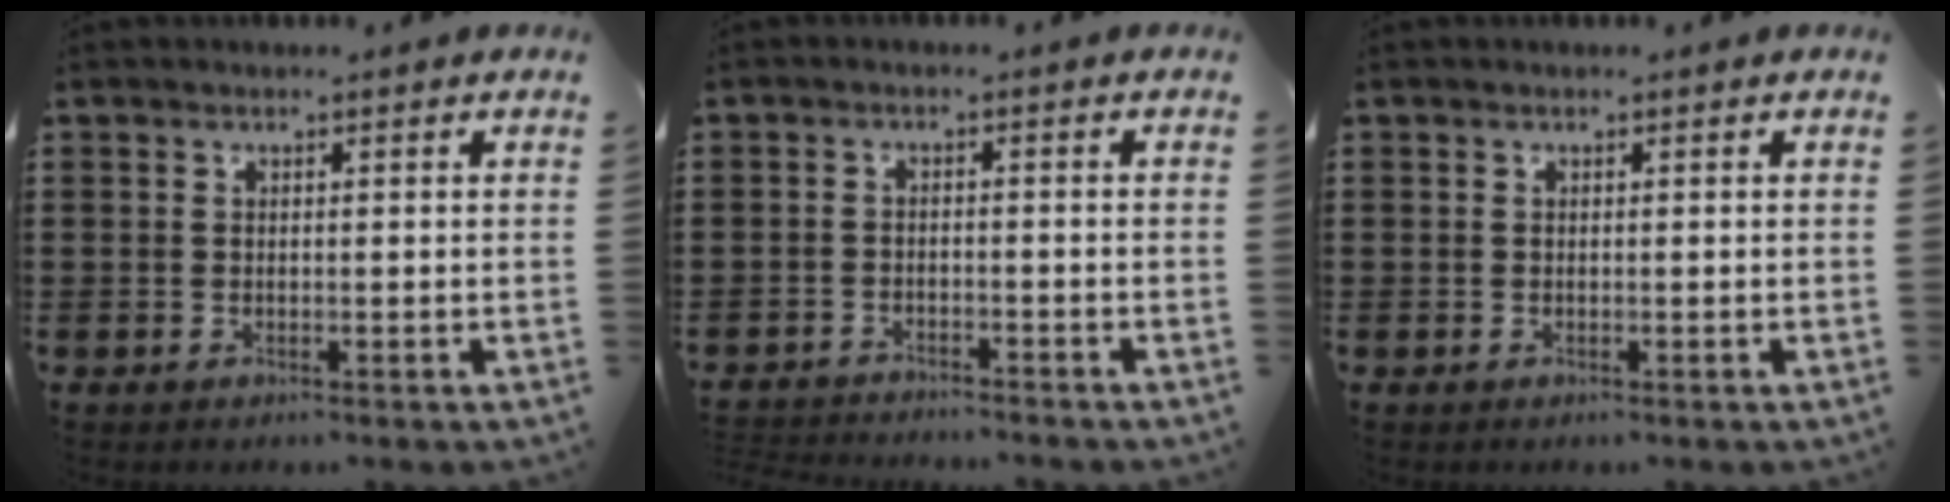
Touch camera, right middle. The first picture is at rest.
{"total": 2.5, "force": [-2.5, 0.2, -0.2], "torque": [-0.004, -0.001, -0.055]}
{"total": 0.0}